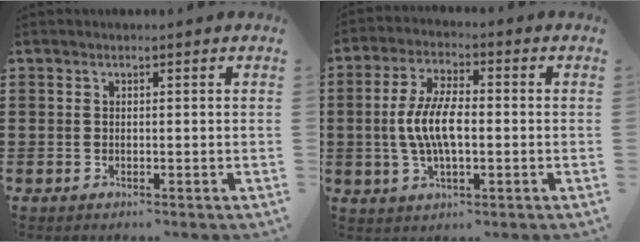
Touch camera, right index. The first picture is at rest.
{"total": 7.8, "force": [-0.6, 3.2, 7.1], "torque": [-0.161, -0.004, -0.020]}